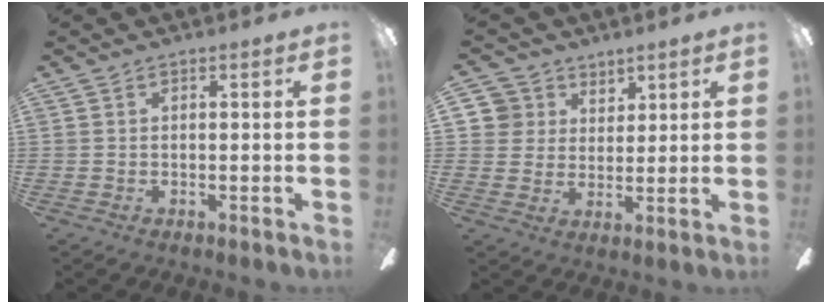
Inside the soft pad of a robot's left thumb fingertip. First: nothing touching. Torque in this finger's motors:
{"motor_torque": [-0.04, 0.01, 0.57, -0.53, -0.03]}